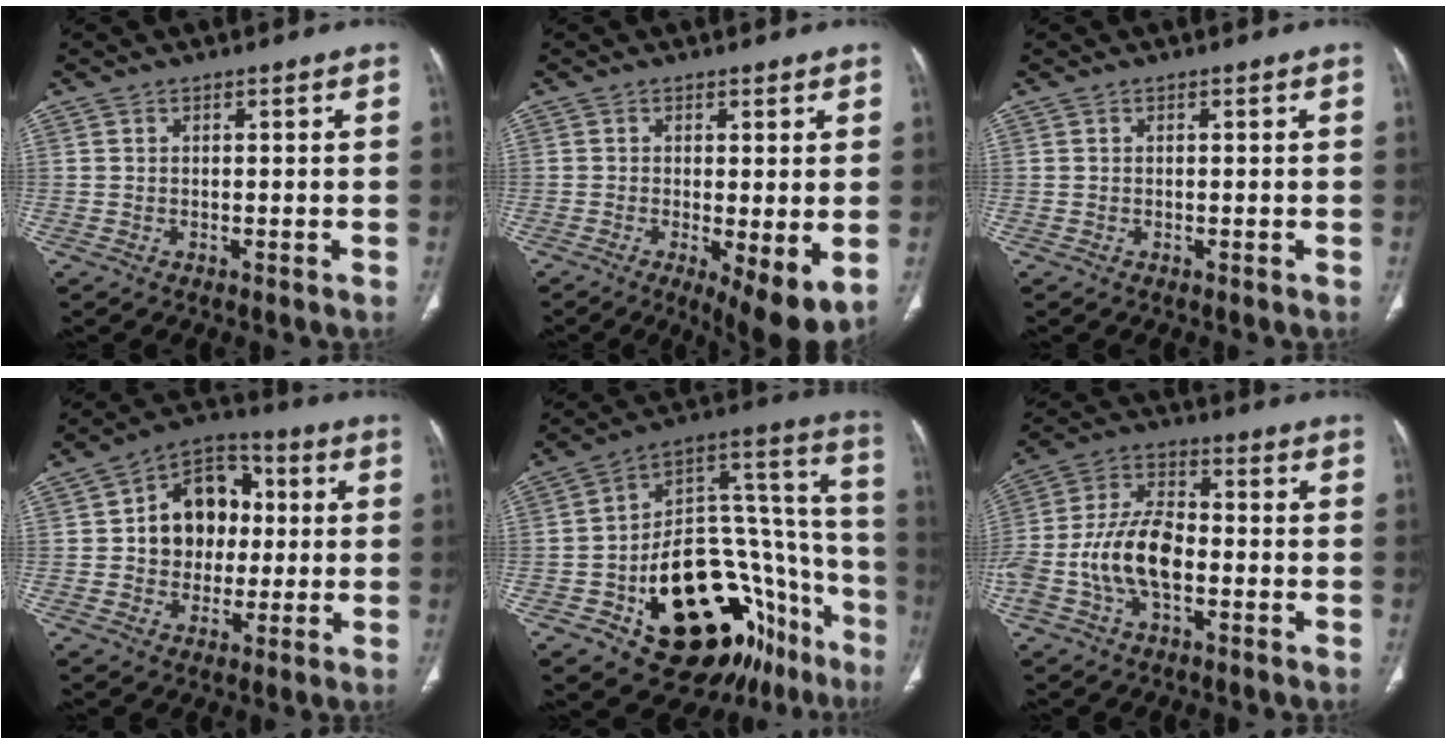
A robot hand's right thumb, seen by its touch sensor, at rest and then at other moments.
{"total": 8.3, "force": [-1.6, 2.6, 7.7], "torque": [-0.122, -0.027, -0.022]}
{"total": 0.0}
{"total": 13.9, "force": [1.2, 10.9, 8.5], "torque": [-0.082, 0.021, 0.014]}
{"total": 31.1, "force": [-14.5, 16.9, 21.8], "torque": [-0.219, 0.130, -0.203]}
{"total": 13.7, "force": [-3.3, 7.6, 10.9], "torque": [-0.226, 0.037, -0.065]}